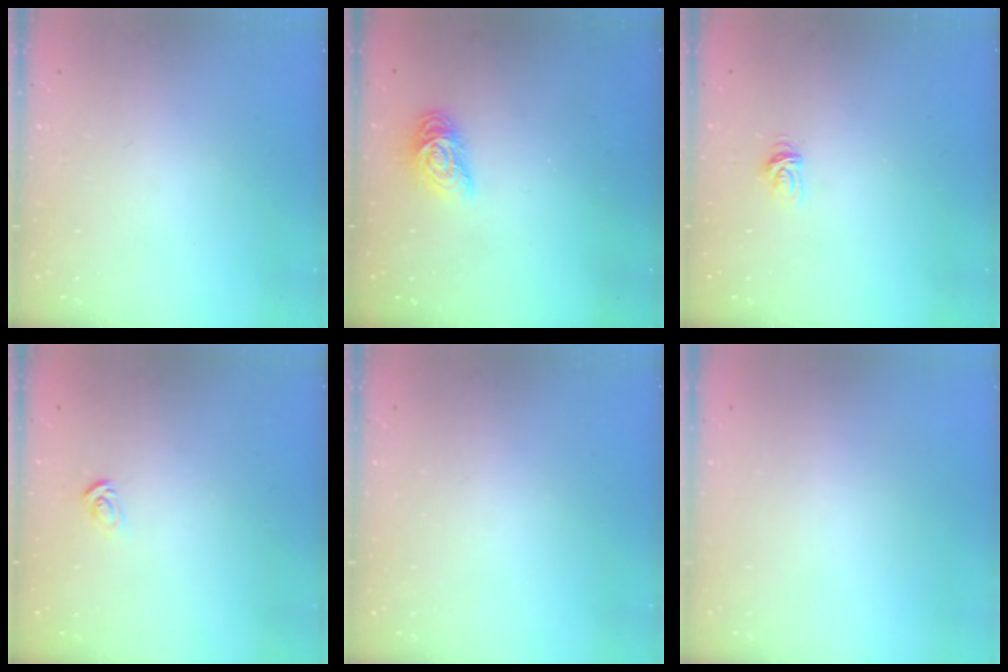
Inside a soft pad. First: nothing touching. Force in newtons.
{"total": 8.4, "press": 8.3, "slide": 0.3}
{"total": 3.3, "press": 3.3, "slide": 0.3}
{"total": 2.7, "press": 2.7, "slide": 0.3}
{"total": 0.0}
{"total": 0.0}